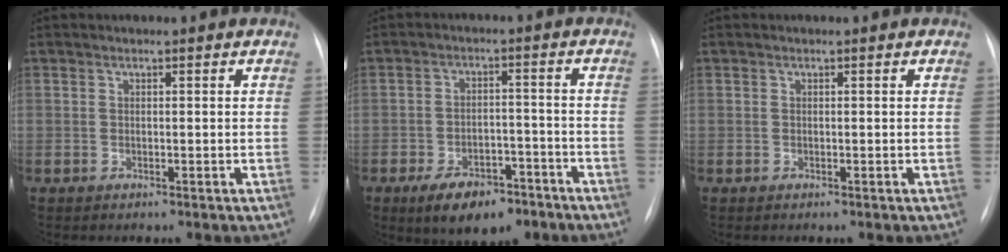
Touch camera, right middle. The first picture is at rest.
{"total": 9.4, "force": [-6.2, 4.5, 5.6], "torque": [-0.088, 0.000, -0.094]}
{"total": 0.0}